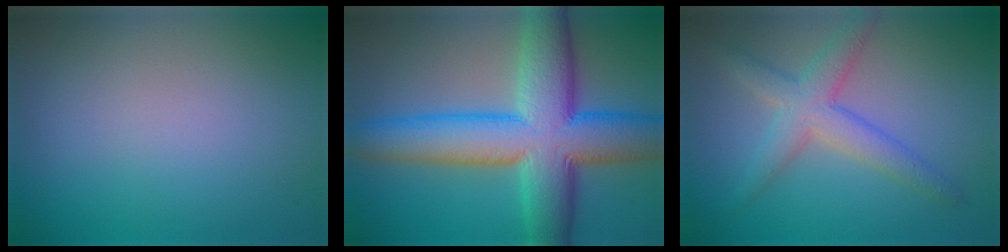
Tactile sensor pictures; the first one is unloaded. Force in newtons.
{"total": 11.9, "press": 11.8, "slide": 0.4}
{"total": 4.1, "press": 4.1, "slide": 0.1}